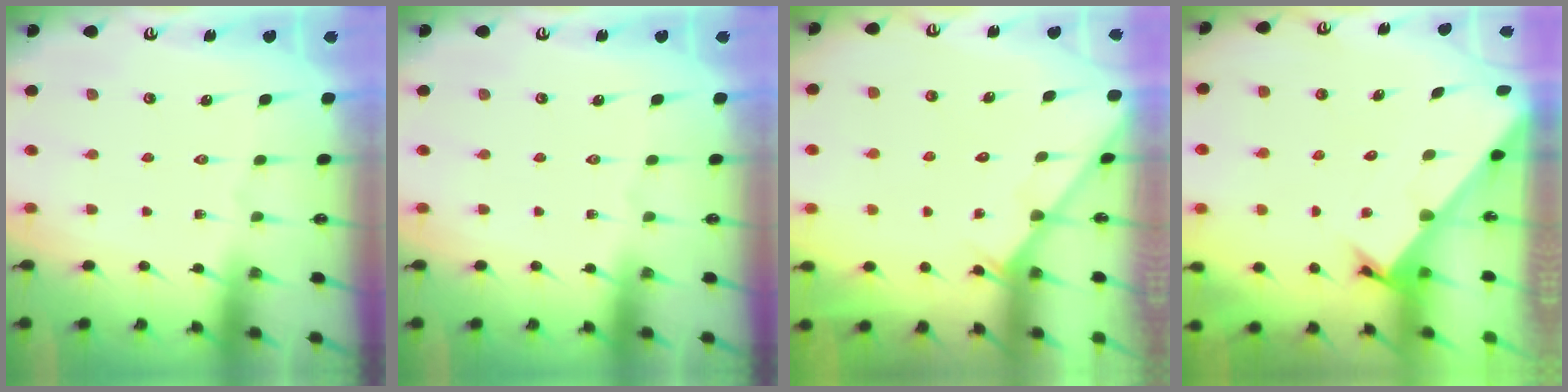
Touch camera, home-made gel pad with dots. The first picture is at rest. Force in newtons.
{"total": 0.0}
{"total": 2.9, "press": 2.9, "slide": 0.3}
{"total": 2.4, "press": 2.4, "slide": 0.2}